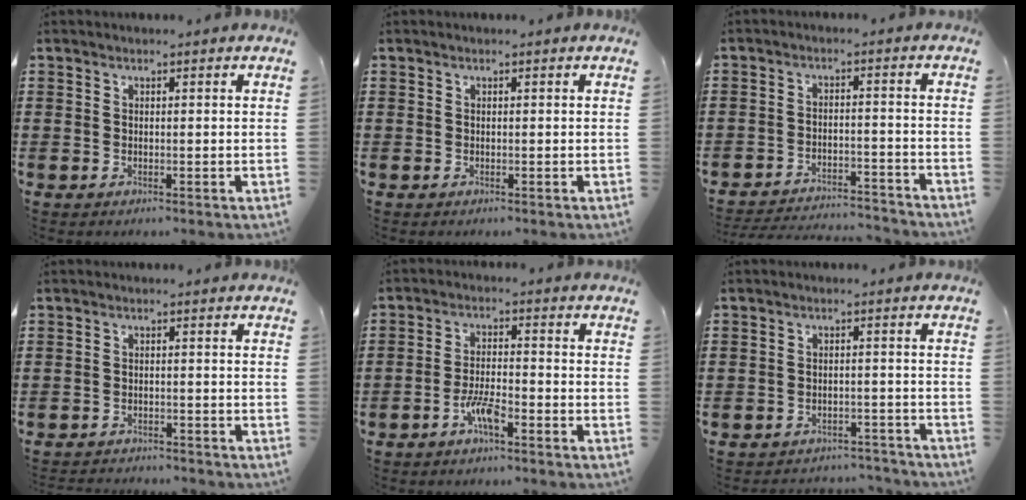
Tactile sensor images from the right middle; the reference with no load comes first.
{"total": 0.0}
{"total": 4.2, "force": [-4.1, 0.3, 0.5], "torque": [-0.011, 0.005, -0.087]}
{"total": 1.9, "force": [-1.9, 0.1, 0.0], "torque": [-0.006, 0.001, -0.042]}
{"total": 4.7, "force": [-2.8, 1.0, 3.7], "torque": [-0.088, 0.000, -0.060]}
{"total": 3.1, "force": [-3.1, 0.4, -0.3], "torque": [-0.002, 0.001, -0.068]}